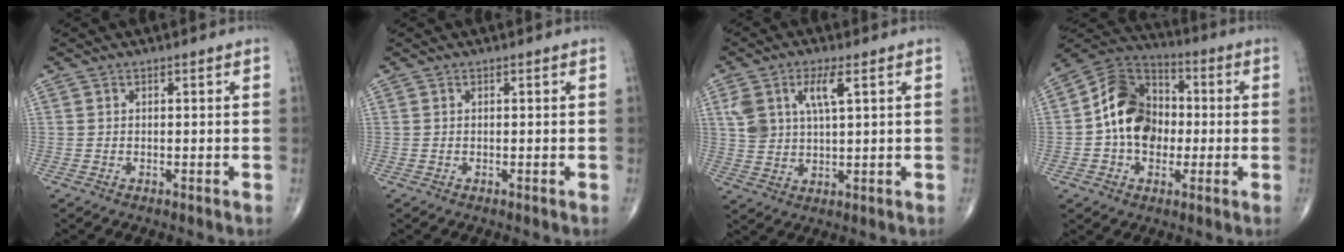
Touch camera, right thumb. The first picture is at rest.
{"total": 0.0}
{"total": 7.6, "force": [3.1, 3.0, 6.2], "torque": [-0.124, -0.004, 0.065]}
{"total": 14.3, "force": [-0.6, 10.9, 9.3], "torque": [-0.129, 0.033, -0.022]}